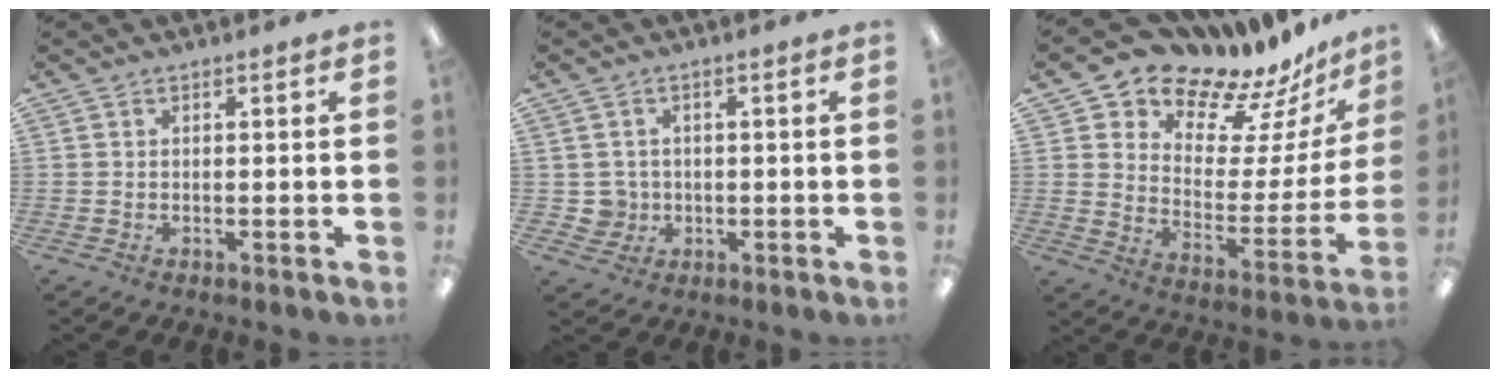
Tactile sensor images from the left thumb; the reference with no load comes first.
{"total": 3.8, "force": [0.1, 3.8, 0.4], "torque": [-0.008, 0.004, 0.003]}
{"total": 14.1, "force": [12.6, 5.9, 2.5], "torque": [-0.052, -0.120, 0.220]}